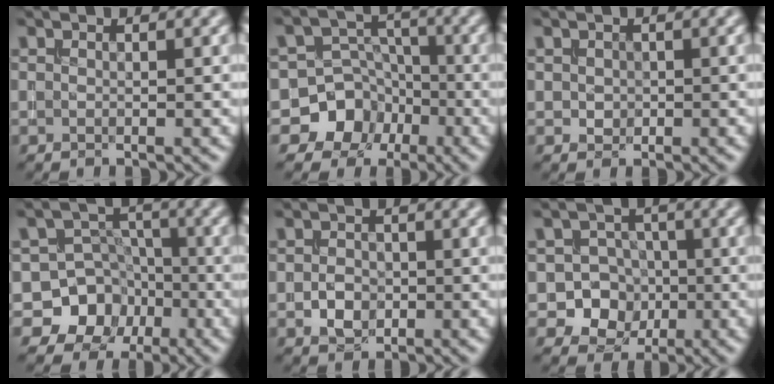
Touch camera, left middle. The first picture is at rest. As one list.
[{"total": 7.0, "force": [-3.4, 6.0, 0.9], "torque": [0.012, 0.002, -0.084]}, {"total": 0.7, "force": [0.1, 0.7, 0.1], "torque": [0.000, -0.002, 0.004]}, {"total": 8.6, "force": [-3.6, 7.6, 1.5], "torque": [-0.010, 0.002, -0.082]}, {"total": 2.0, "force": [-0.5, 1.6, 1.1], "torque": [-0.018, -0.001, -0.013]}, {"total": 6.1, "force": [-1.6, 5.7, 1.8], "torque": [-0.011, 0.013, -0.047]}]